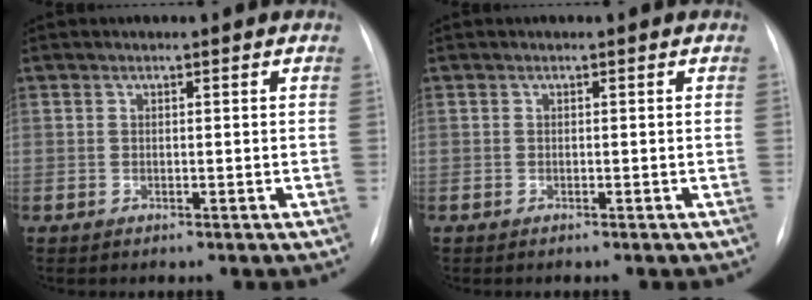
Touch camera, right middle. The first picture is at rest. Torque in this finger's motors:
{"motor_torque": [0.18, 0.06, -0.03, -0.04]}